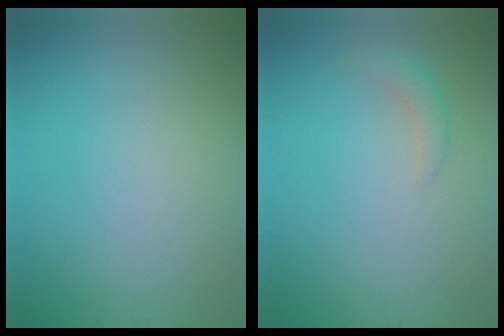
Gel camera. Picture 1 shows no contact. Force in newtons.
{"total": 1.4, "press": 1.4, "slide": 0.1}